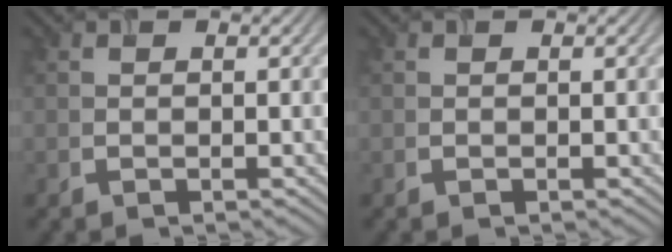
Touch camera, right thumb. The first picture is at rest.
{"total": 0.0}